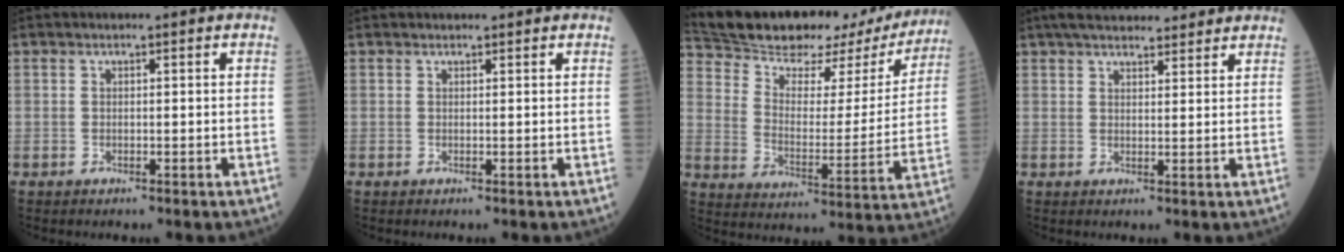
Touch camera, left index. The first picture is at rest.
{"total": 1.2, "force": [1.1, 0.4, 0.2], "torque": [-0.010, 0.009, 0.012]}
{"total": 24.4, "force": [21.3, 7.3, 9.3], "torque": [-0.153, -0.007, 0.288]}
{"total": 12.0, "force": [10.4, 2.9, 5.2], "torque": [-0.068, 0.031, 0.140]}